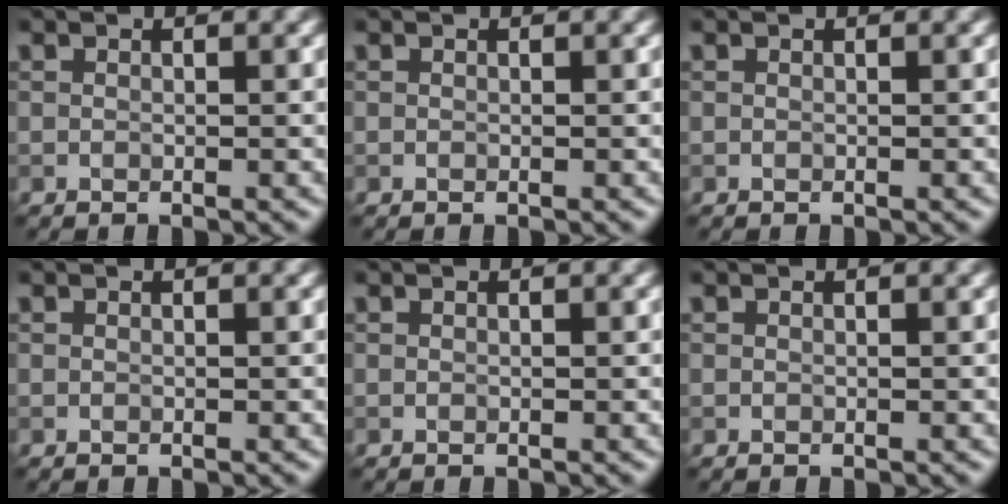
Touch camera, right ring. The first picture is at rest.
{"total": 0.0}
{"total": 0.0}
{"total": 0.0}
{"total": 0.0}
{"total": 0.0}